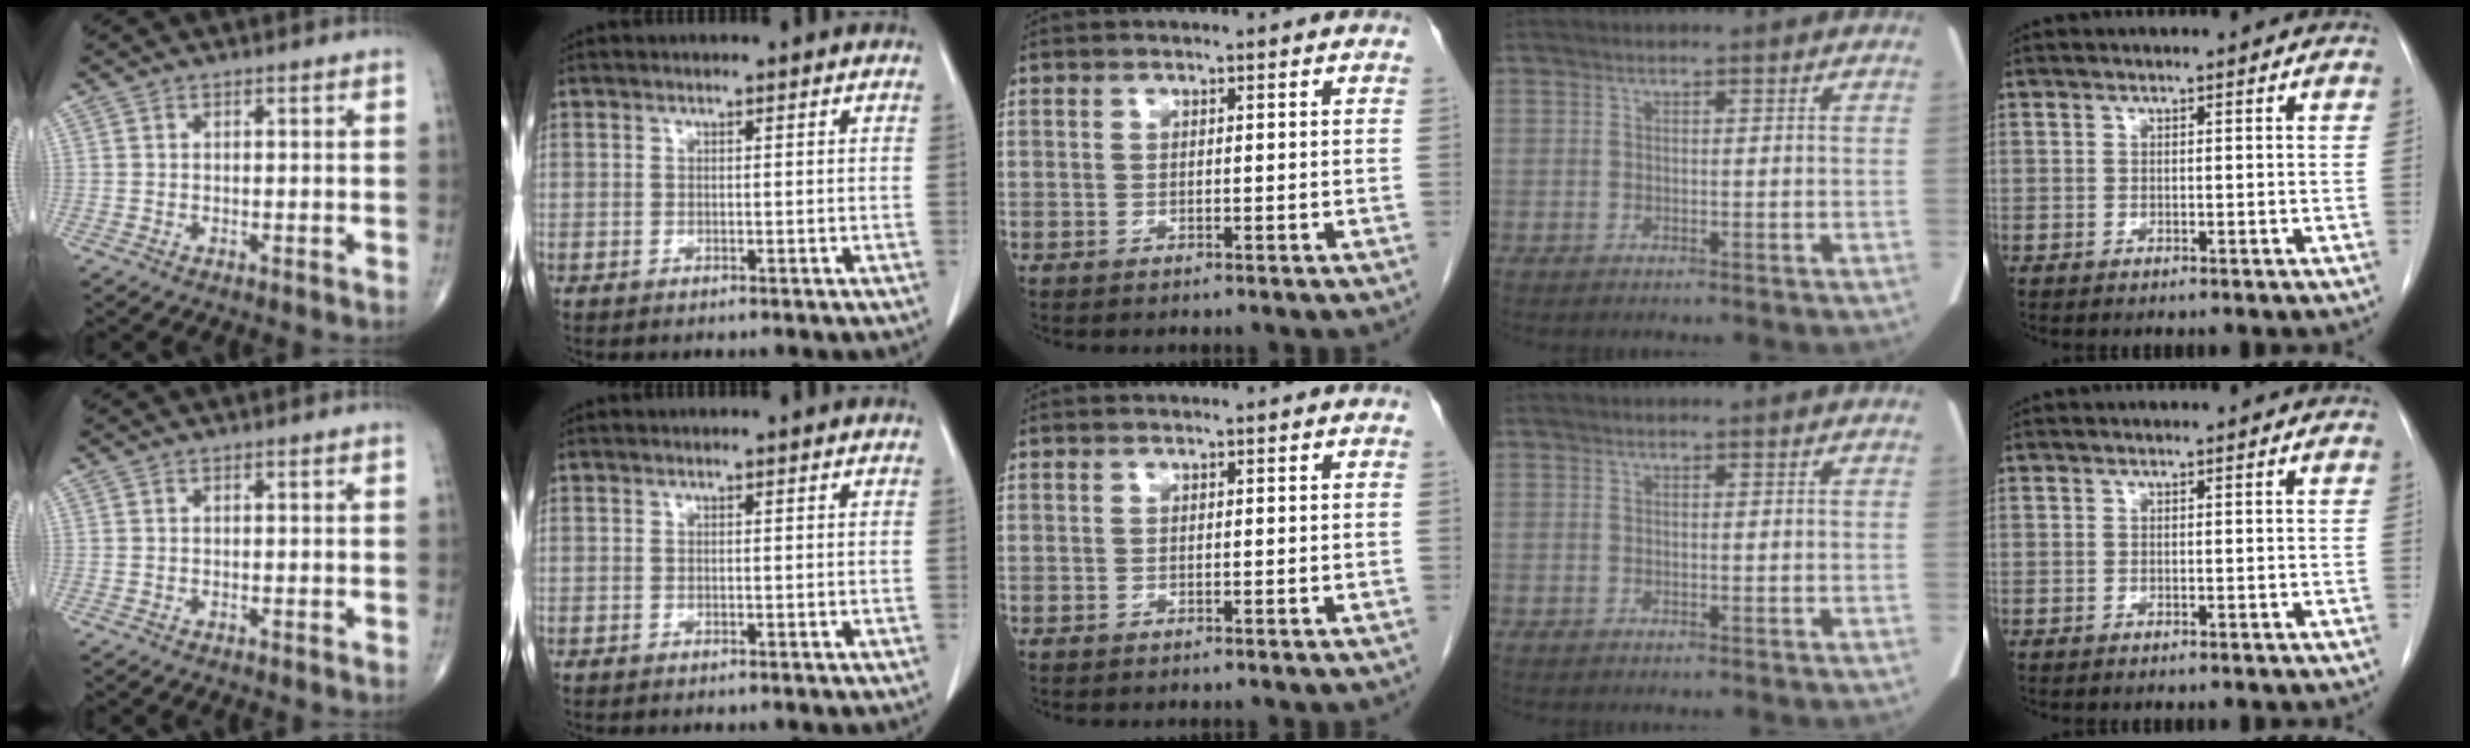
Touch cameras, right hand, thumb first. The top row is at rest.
{}